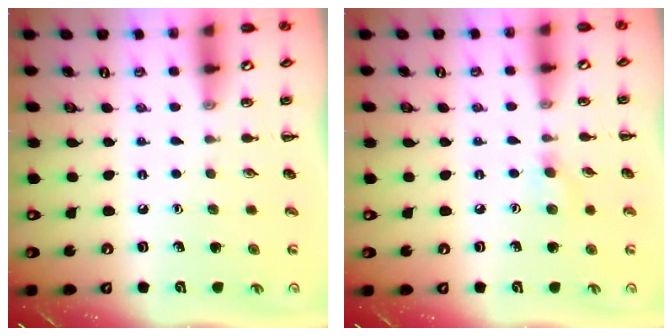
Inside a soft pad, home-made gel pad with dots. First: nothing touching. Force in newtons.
{"total": 6.4, "press": 6.1, "slide": 2.0}